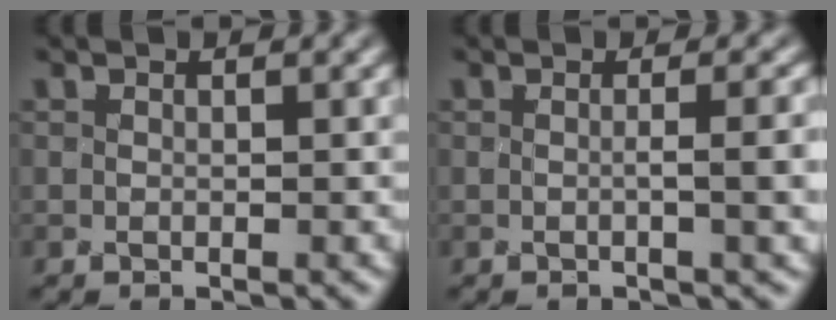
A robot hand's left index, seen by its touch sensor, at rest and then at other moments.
{"total": 3.0, "force": [-0.6, 0.8, 2.8], "torque": [-0.025, 0.011, -0.003]}